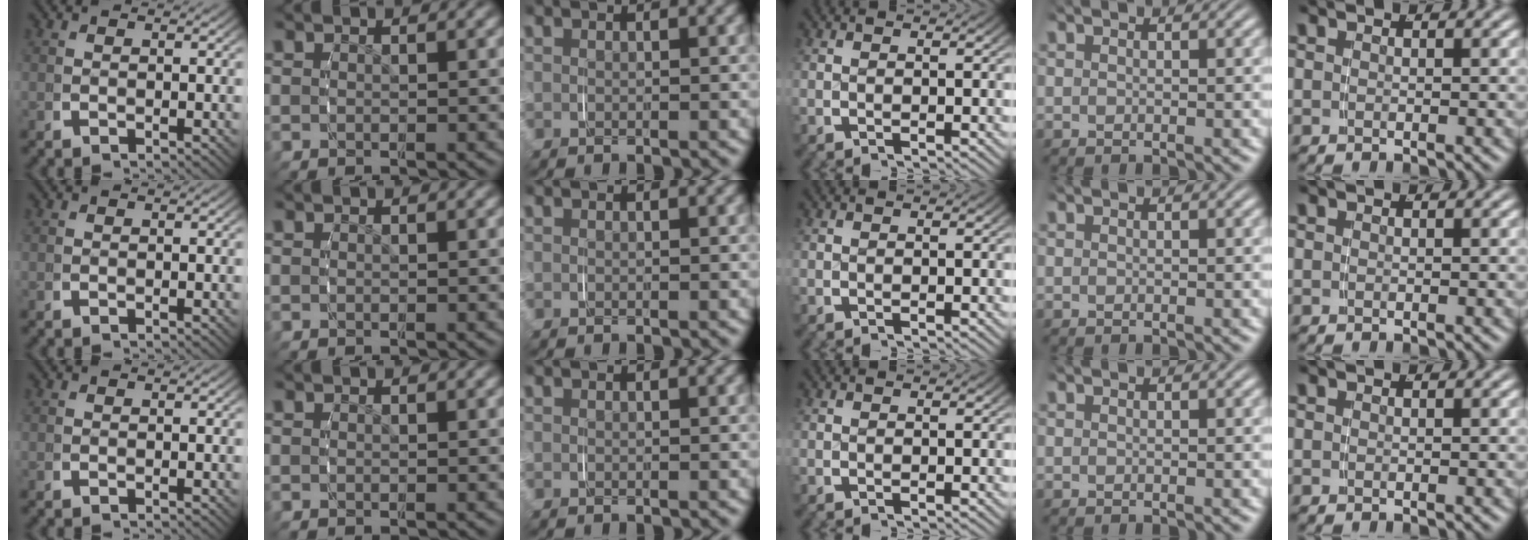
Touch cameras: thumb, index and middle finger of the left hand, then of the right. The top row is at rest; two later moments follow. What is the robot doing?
{"motion": "grasp_and_lifting", "object": "measuring cup"}